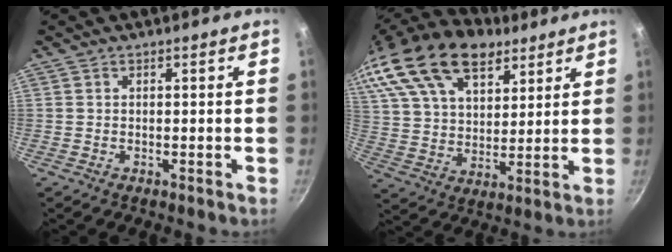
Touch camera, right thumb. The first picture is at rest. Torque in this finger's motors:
{"motor_torque": [1.03, 2.81, 0.96, 0.36, 0.28]}